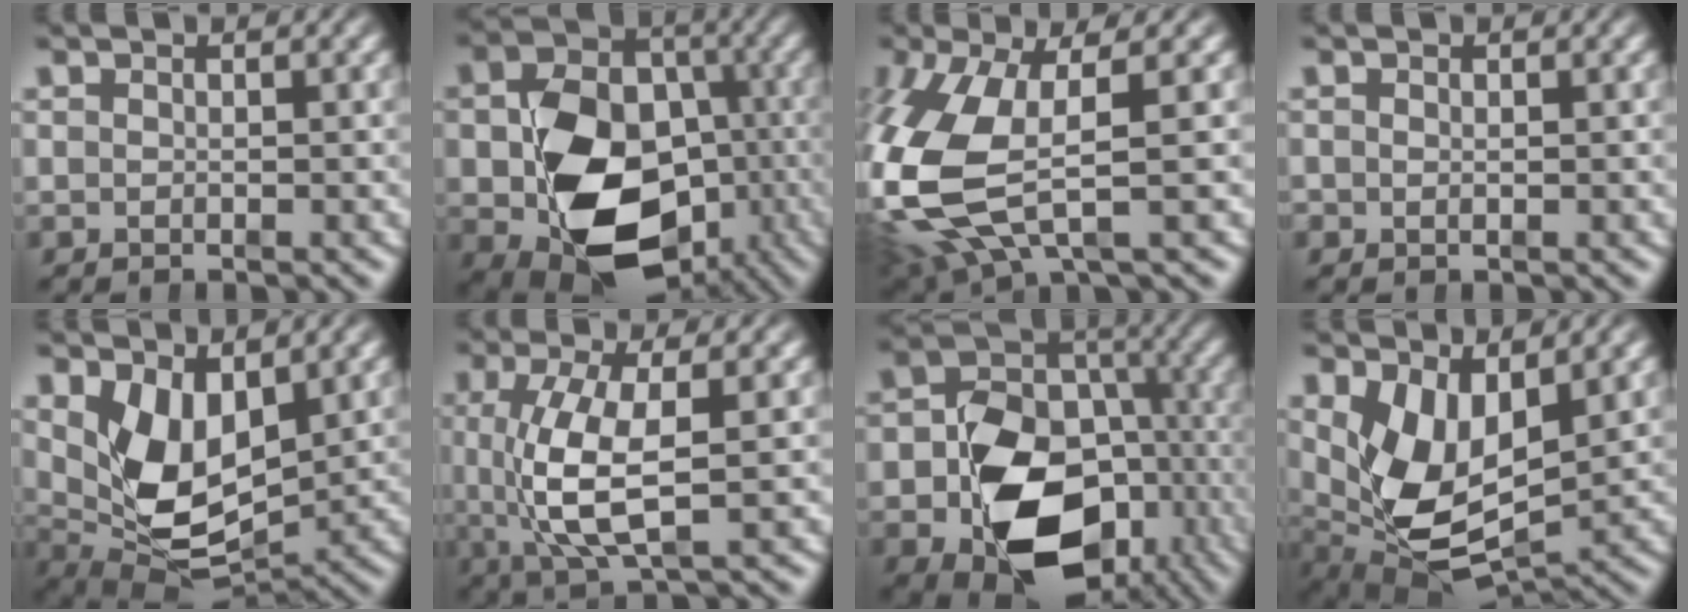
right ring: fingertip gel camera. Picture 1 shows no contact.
{"total": 14.3, "force": [-4.6, 10.0, 9.2], "torque": [-0.189, -0.064, -0.047]}
{"total": 9.9, "force": [-1.0, 6.3, 7.5], "torque": [-0.207, -0.035, 0.005]}
{"total": 1.1, "force": [0.2, 0.9, 0.5], "torque": [-0.014, -0.004, 0.005]}
{"total": 9.5, "force": [0.5, 6.4, 7.0], "torque": [-0.150, -0.041, 0.026]}
{"total": 6.5, "force": [0.0, 2.5, 6.0], "torque": [-0.128, -0.014, 0.012]}
{"total": 16.0, "force": [-5.1, 11.2, 10.2], "torque": [-0.196, -0.068, -0.055]}
{"total": 9.7, "force": [0.0, 6.5, 7.2], "torque": [-0.159, -0.043, 0.020]}